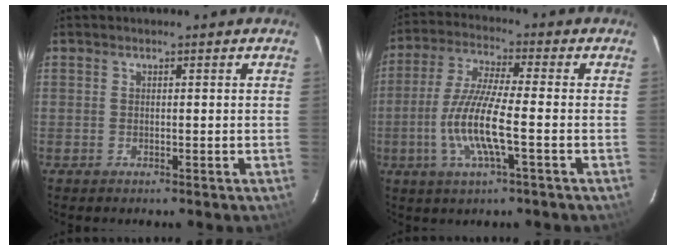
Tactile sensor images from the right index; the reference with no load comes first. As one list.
[{"total": 11.2, "force": [-3.1, 1.3, 10.7], "torque": [-0.225, -0.005, -0.063]}]